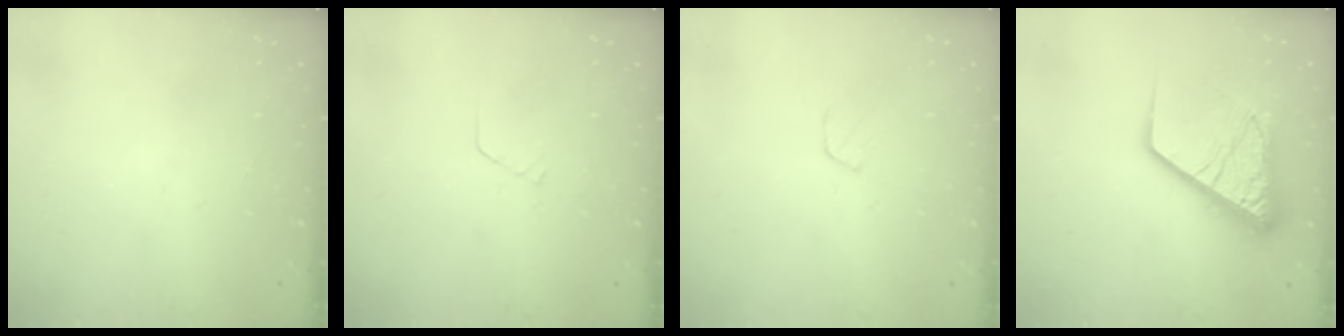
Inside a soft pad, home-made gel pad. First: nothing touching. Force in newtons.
{"total": 3.7, "press": 3.7, "slide": 0.2}
{"total": 4.5, "press": 4.4, "slide": 0.4}
{"total": 18.1, "press": 17.9, "slide": 2.1}